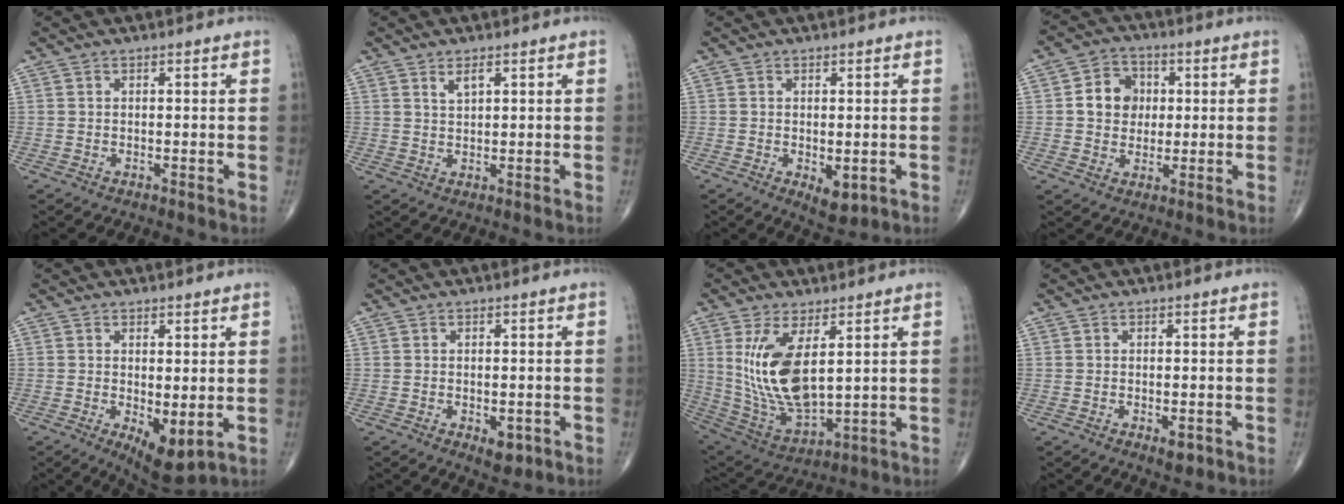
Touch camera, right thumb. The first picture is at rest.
{"total": 2.2, "force": [1.4, 0.8, 1.5], "torque": [-0.027, -0.007, 0.028]}
{"total": 4.0, "force": [-0.9, 2.1, 3.3], "torque": [-0.039, -0.010, -0.001]}
{"total": 8.1, "force": [1.0, 6.9, 4.1], "torque": [-0.033, 0.005, 0.011]}
{"total": 6.7, "force": [-1.2, 2.8, 5.9], "torque": [-0.086, -0.021, -0.007]}
{"total": 3.5, "force": [-1.2, 1.9, 2.7], "torque": [-0.028, -0.001, -0.008]}
{"total": 15.2, "force": [3.7, 6.8, 13.0], "torque": [-0.251, -0.025, 0.095]}
{"total": 2.3, "force": [-0.9, 1.0, 1.8], "torque": [-0.020, -0.001, -0.010]}